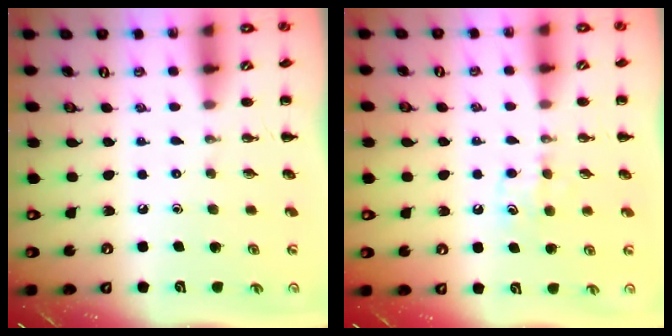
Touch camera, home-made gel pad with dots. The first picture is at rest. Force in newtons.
{"total": 5.8, "press": 5.7, "slide": 1.5}